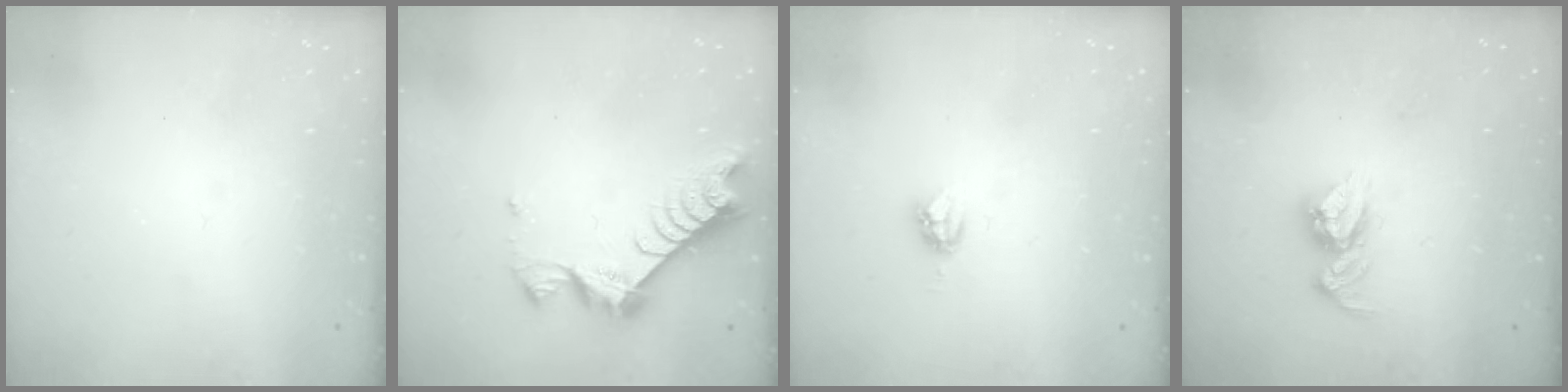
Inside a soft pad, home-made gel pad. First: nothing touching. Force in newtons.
{"total": 8.1, "press": 8.1, "slide": 0.8}
{"total": 3.4, "press": 3.4, "slide": 0.4}
{"total": 10.0, "press": 10.0, "slide": 0.8}